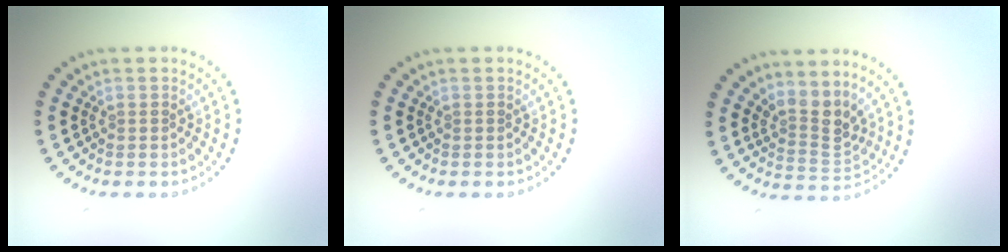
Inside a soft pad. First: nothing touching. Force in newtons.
{"total": 0.0}
{"total": 2.9, "press": 2.1, "slide": 2.0}